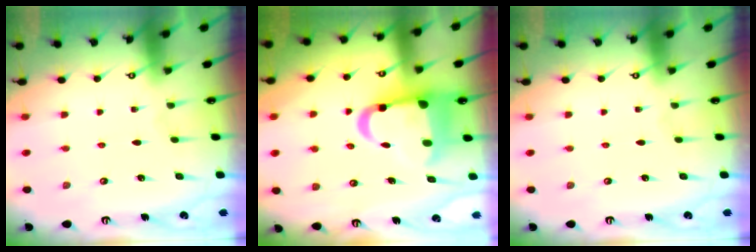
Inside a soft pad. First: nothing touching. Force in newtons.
{"total": 15.1, "press": 14.9, "slide": 2.5}
{"total": 0.0}